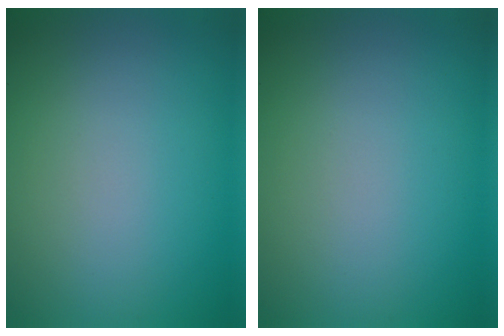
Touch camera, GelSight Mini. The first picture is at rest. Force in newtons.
{"total": 0.0}